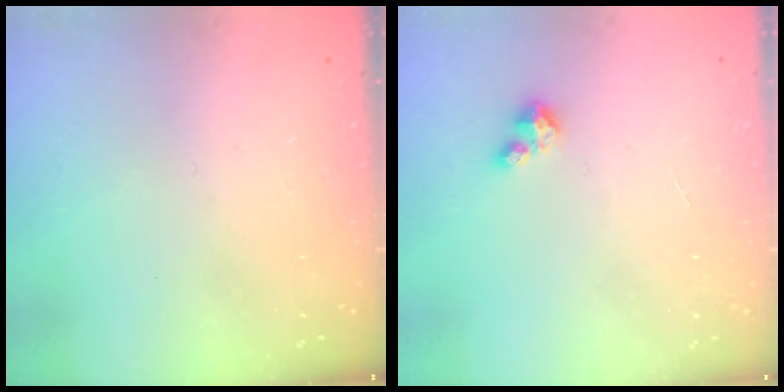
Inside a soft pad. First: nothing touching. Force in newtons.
{"total": 2.7, "press": 2.7, "slide": 0.3}